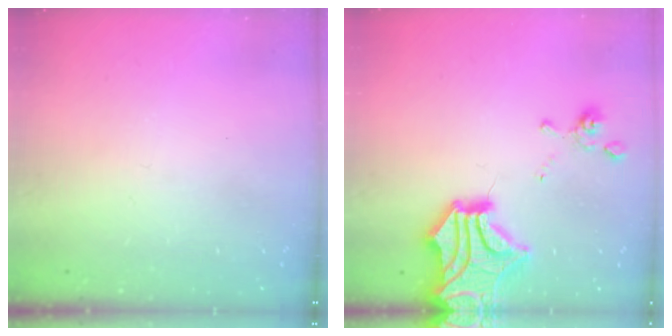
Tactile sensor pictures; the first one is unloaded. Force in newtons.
{"total": 8.7, "press": 8.2, "slide": 2.9}